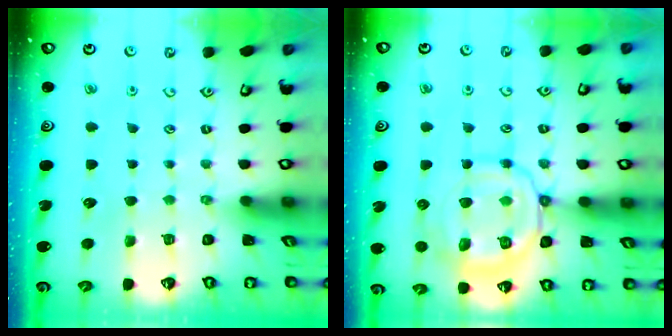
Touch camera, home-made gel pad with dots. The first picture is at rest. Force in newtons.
{"total": 13.8, "press": 13.8, "slide": 1.5}